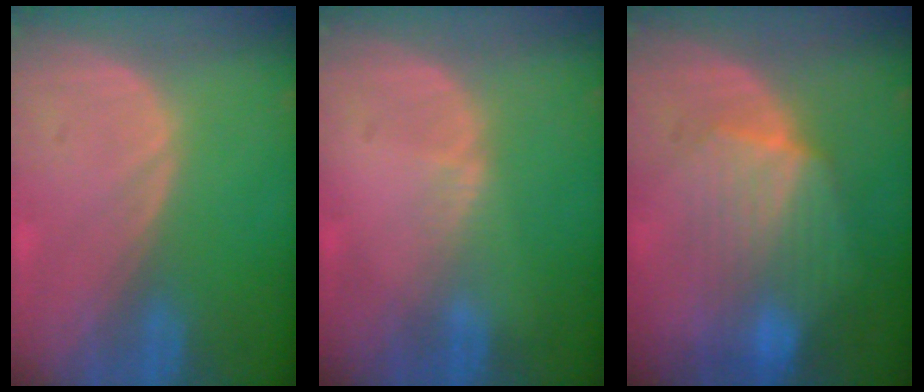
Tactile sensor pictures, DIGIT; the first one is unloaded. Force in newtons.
{"total": 0.8, "press": 0.8, "slide": 0.2}
{"total": 7.4, "press": 7.4, "slide": 0.3}